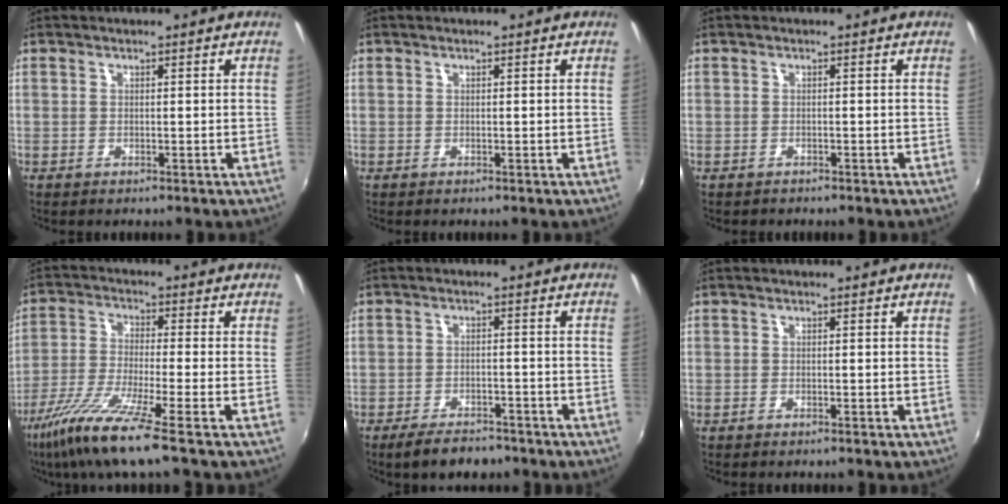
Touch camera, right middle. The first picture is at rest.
{"total": 0.0}
{"total": 0.9, "force": [-0.7, 0.6, -0.1], "torque": [-0.002, 0.001, -0.012]}
{"total": 11.4, "force": [-7.8, -0.6, 8.3], "torque": [-0.174, -0.034, -0.148]}
{"total": 6.4, "force": [-5.1, 2.6, 3.0], "torque": [-0.073, -0.002, -0.080]}
{"total": 0.0}